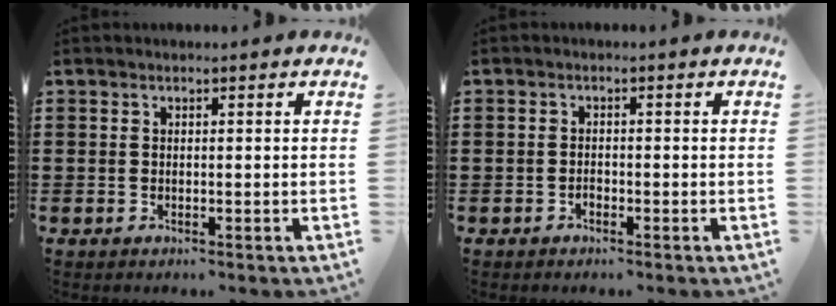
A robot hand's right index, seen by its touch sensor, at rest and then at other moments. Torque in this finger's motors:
{"motor_torque": [1.08, 1.06, 0.02, -0.03]}